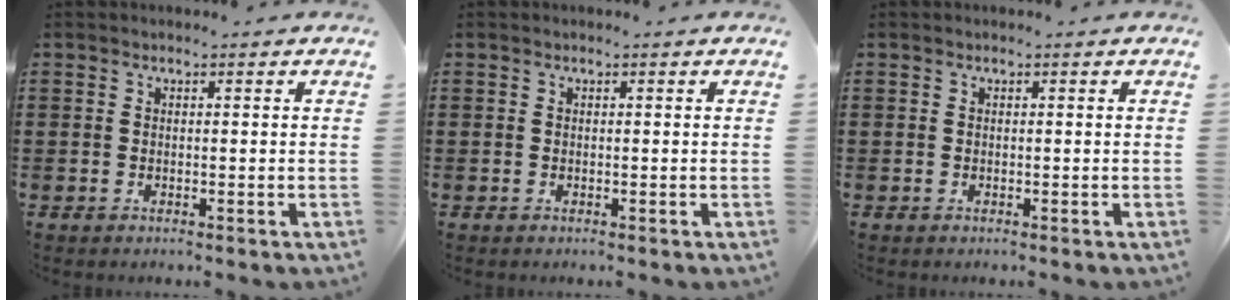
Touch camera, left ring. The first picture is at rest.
{"total": 0.0}
{"total": 0.0}